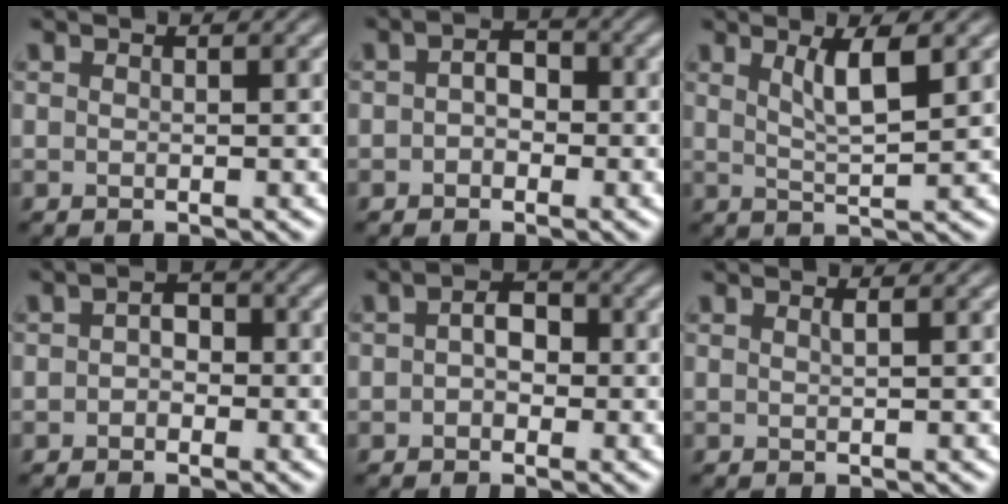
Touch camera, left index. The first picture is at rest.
{"total": 2.2, "force": [-0.2, 1.6, 1.5], "torque": [-0.024, 0.004, -0.011]}
{"total": 3.5, "force": [1.6, 0.8, 3.0], "torque": [-0.049, -0.003, 0.031]}
{"total": 1.9, "force": [-0.4, 1.4, 1.2], "torque": [-0.019, 0.004, -0.012]}
{"total": 2.6, "force": [0.0, 1.8, 1.9], "torque": [-0.029, 0.005, -0.008]}
{"total": 0.6, "force": [0.3, 0.2, 0.5], "torque": [-0.004, 0.002, 0.004]}